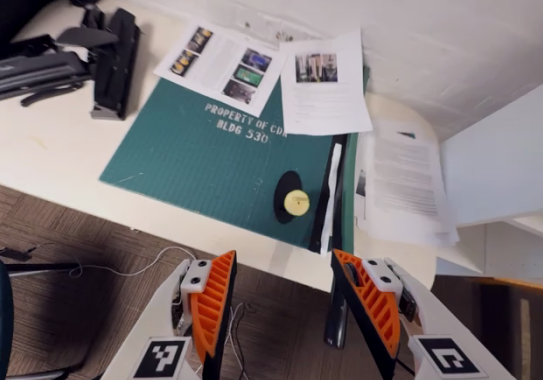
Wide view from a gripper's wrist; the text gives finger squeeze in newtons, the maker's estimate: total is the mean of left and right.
{"total": 0.0}